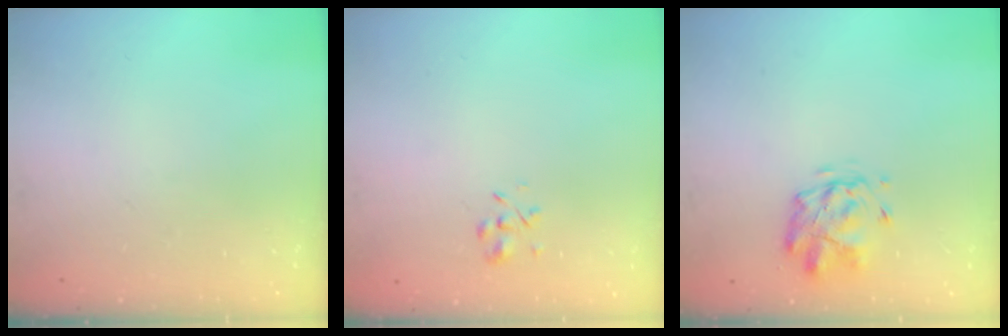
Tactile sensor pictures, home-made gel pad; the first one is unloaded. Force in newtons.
{"total": 3.2, "press": 3.0, "slide": 1.2}
{"total": 2.8, "press": 2.4, "slide": 1.4}